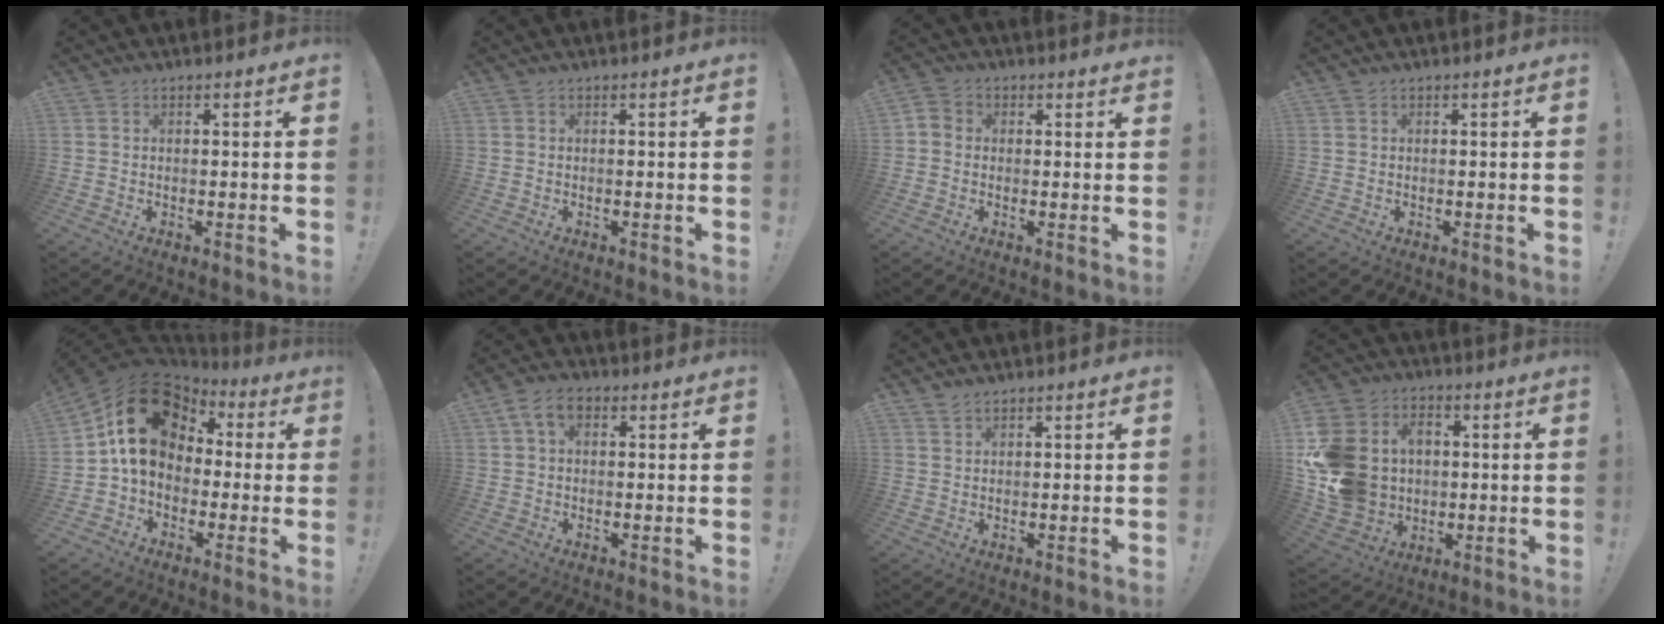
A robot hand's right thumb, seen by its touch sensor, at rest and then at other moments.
{"total": 0.0}
{"total": 3.3, "force": [0.3, 2.9, 1.5], "torque": [-0.035, 0.011, 0.010]}
{"total": 0.0}
{"total": 19.5, "force": [4.2, 14.6, 12.3], "torque": [-0.199, 0.010, 0.088]}
{"total": 6.5, "force": [1.9, 4.2, 4.6], "torque": [-0.078, 0.009, 0.038]}
{"total": 1.5, "force": [1.4, 0.4, 0.4], "torque": [-0.006, -0.006, 0.026]}
{"total": 18.4, "force": [0.8, 15.6, 9.7], "torque": [-0.193, 0.010, 0.028]}